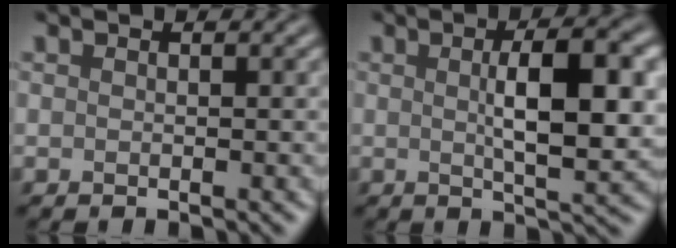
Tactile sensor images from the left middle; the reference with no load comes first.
{"total": 7.7, "force": [0.7, 2.2, 7.4], "torque": [-0.108, 0.006, 0.012]}